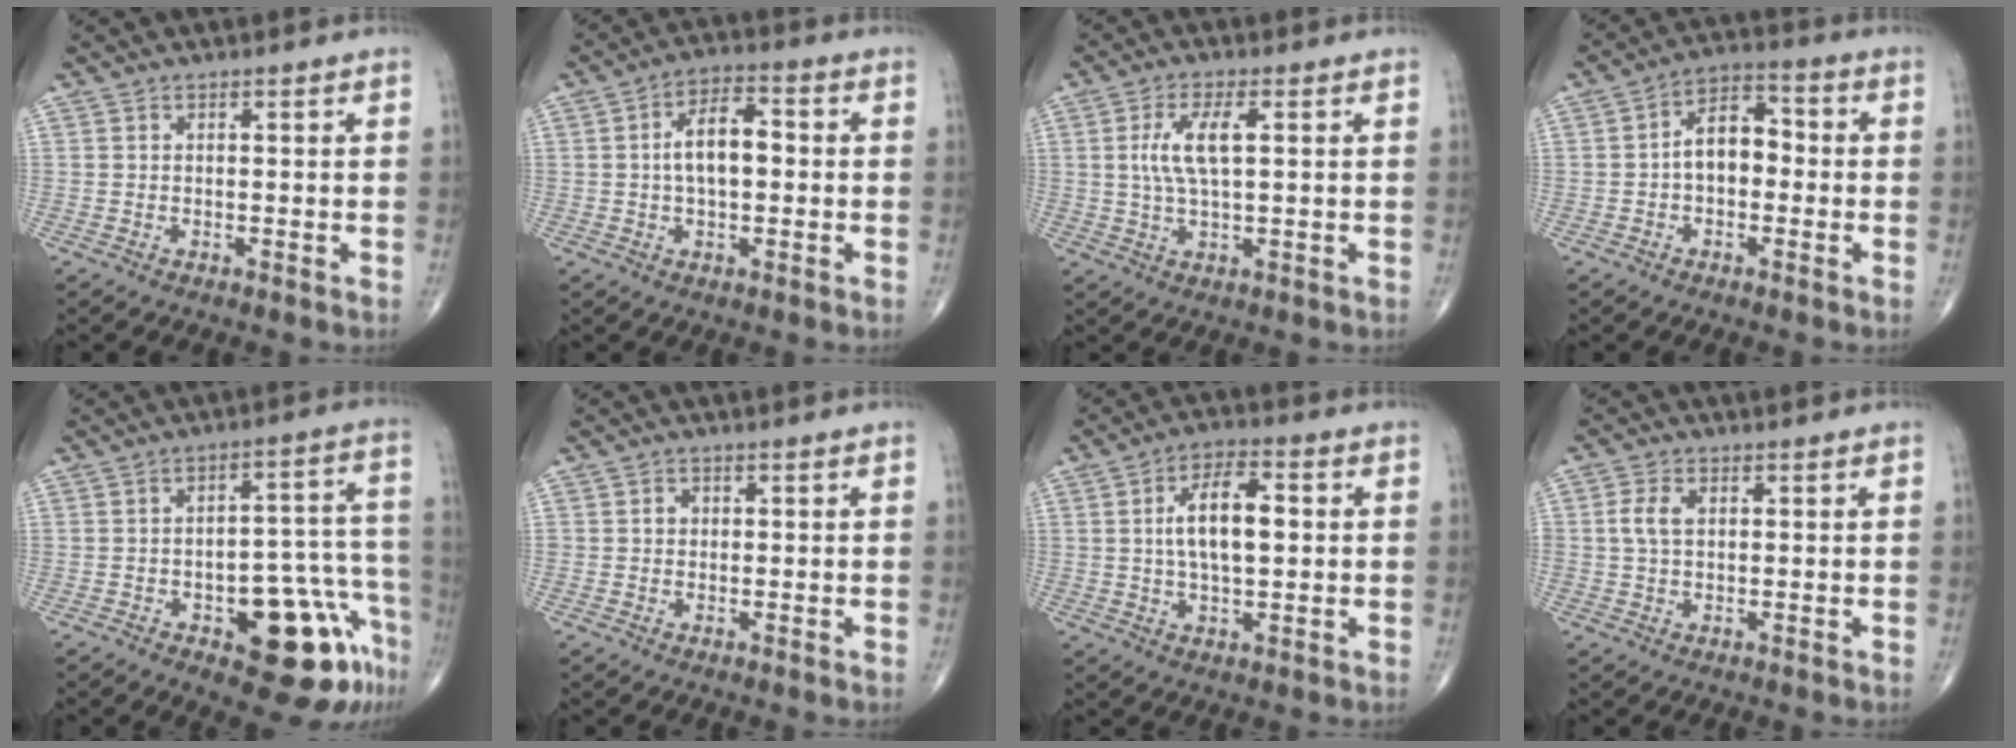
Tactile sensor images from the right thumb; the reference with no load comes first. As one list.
[{"total": 8.5, "force": [0.4, 4.4, 7.3], "torque": [-0.116, 0.020, -0.001]}, {"total": 7.2, "force": [1.4, 2.5, 6.7], "torque": [-0.141, 0.002, 0.028]}, {"total": 8.2, "force": [-0.6, 5.2, 6.3], "torque": [-0.081, 0.032, -0.022]}, {"total": 16.4, "force": [-8.1, 6.5, 12.8], "torque": [-0.105, 0.073, -0.094]}, {"total": 1.6, "force": [0.1, 1.4, 0.7], "torque": [-0.002, 0.004, 0.001]}, {"total": 10.4, "force": [1.2, 4.7, 9.2], "torque": [-0.151, 0.010, 0.017]}, {"total": 4.0, "force": [0.6, 2.5, 3.0], "torque": [-0.068, 0.007, 0.011]}]